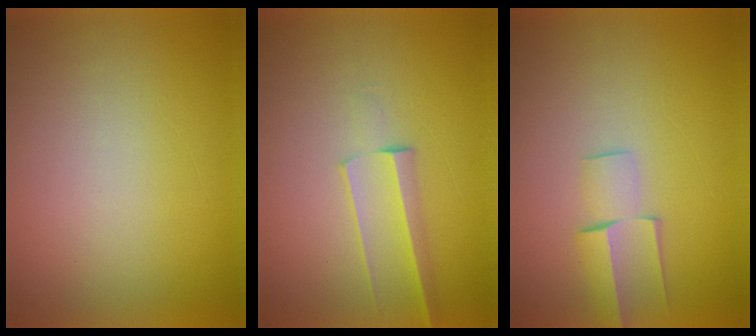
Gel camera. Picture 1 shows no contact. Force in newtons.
{"total": 2.5}
{"total": 2.6}